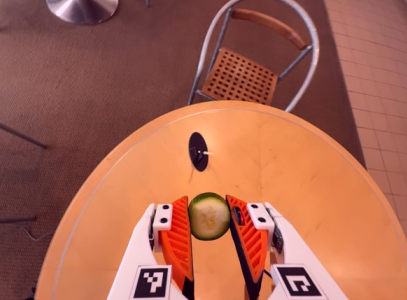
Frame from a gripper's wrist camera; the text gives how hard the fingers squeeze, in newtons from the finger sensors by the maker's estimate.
{"total": 6.9, "left": 6.9, "right": 6.8}